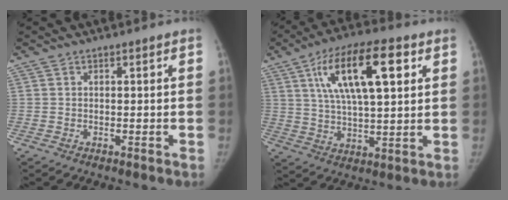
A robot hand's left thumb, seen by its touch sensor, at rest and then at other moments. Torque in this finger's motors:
{"motor_torque": [0.17, 0.39, 2.16, -0.61, 0.34]}